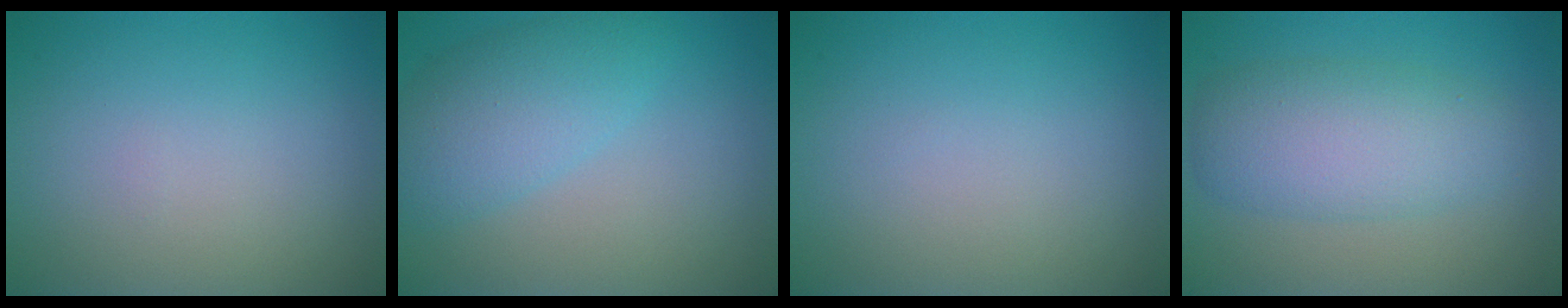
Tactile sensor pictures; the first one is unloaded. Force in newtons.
{"total": 4.6, "press": 4.6, "slide": 0.3}
{"total": 0.0}
{"total": 5.5, "press": 5.5, "slide": 0.1}